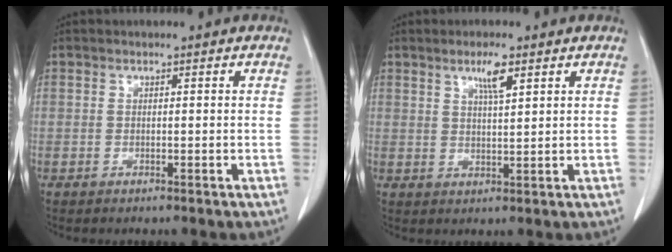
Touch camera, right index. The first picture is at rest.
{"total": 3.8, "force": [2.2, 0.4, 3.1], "torque": [-0.056, -0.001, 0.039]}